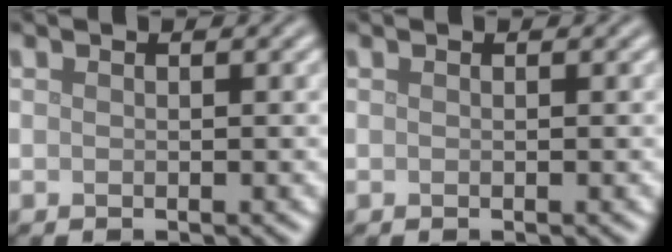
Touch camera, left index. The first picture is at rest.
{"total": 0.0}